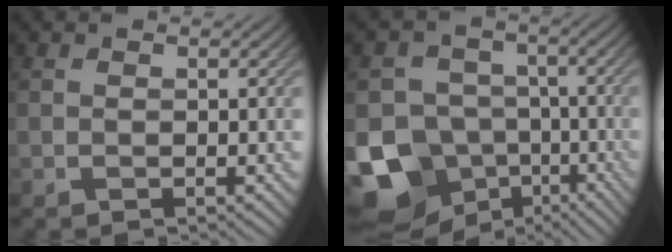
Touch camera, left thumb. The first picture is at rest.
{"total": 13.8, "force": [-6.9, 10.6, 5.5], "torque": [-0.149, -0.023, -0.120]}